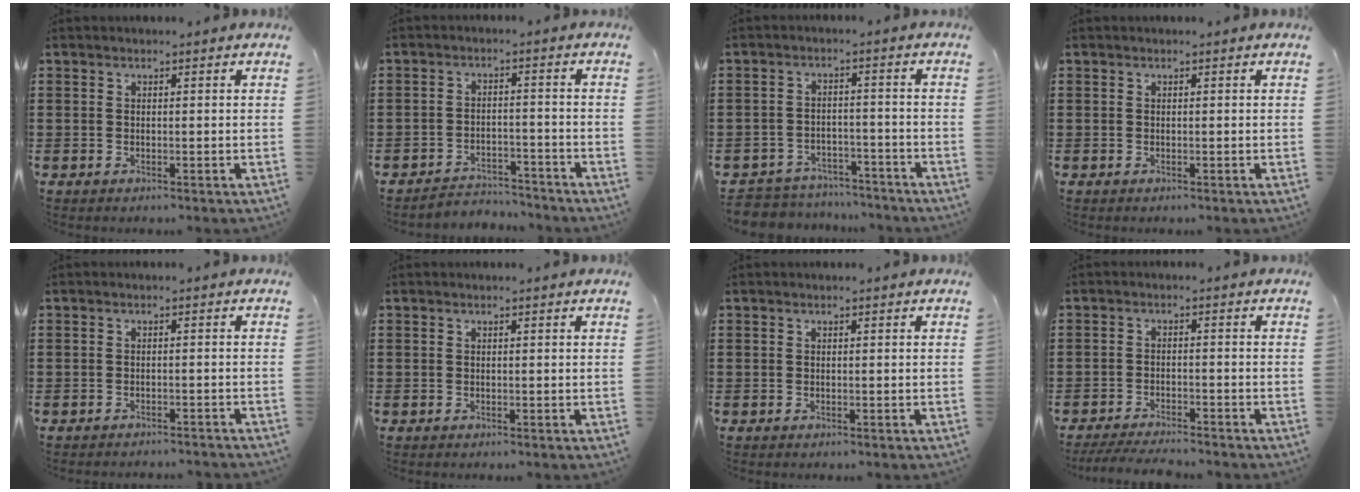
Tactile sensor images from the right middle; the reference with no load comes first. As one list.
[{"total": 3.5, "force": [-3.5, 0.6, -0.1], "torque": [-0.006, 0.002, -0.076]}, {"total": 4.5, "force": [-4.4, 0.8, -0.2], "torque": [-0.010, 0.004, -0.097]}, {"total": 0.0}, {"total": 1.2, "force": [-1.2, -0.1, 0.0], "torque": [-0.004, 0.003, -0.026]}, {"total": 0.0}, {"total": 0.0}, {"total": 3.5, "force": [-3.4, 0.1, 0.9], "torque": [-0.023, -0.003, -0.070]}]